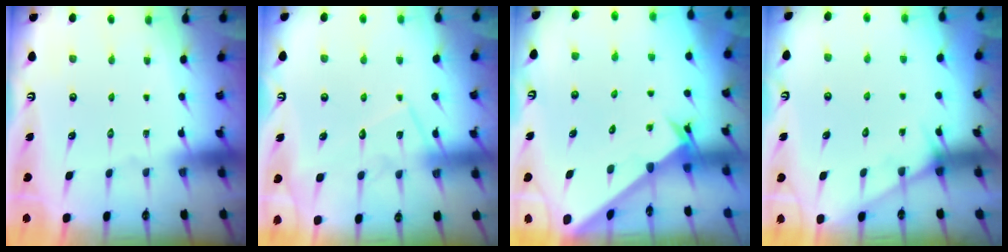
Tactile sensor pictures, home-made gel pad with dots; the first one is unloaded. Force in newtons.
{"total": 11.0, "press": 11.0, "slide": 0.7}
{"total": 2.5, "press": 2.5, "slide": 0.2}
{"total": 5.2, "press": 5.2, "slide": 0.5}